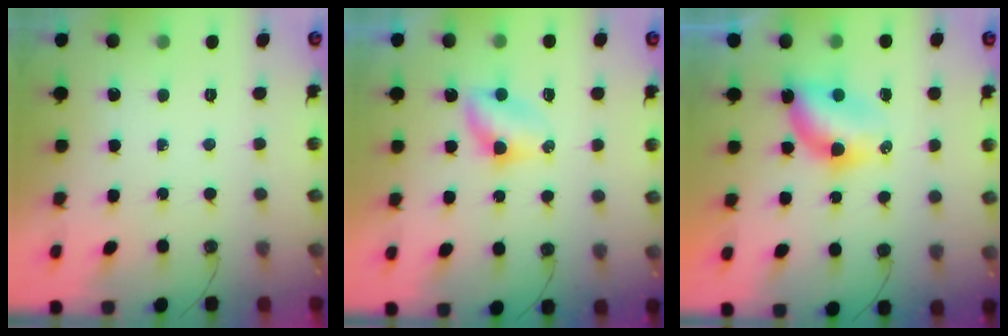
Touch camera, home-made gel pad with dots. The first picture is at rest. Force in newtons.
{"total": 4.3, "press": 4.3, "slide": 0.5}
{"total": 5.9, "press": 5.9, "slide": 0.4}